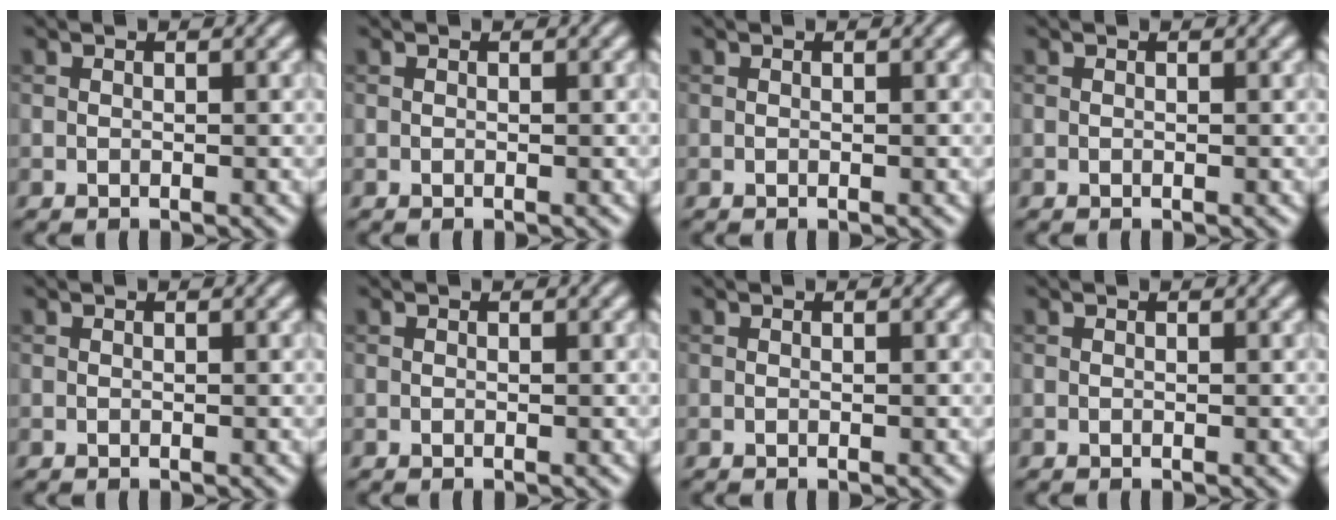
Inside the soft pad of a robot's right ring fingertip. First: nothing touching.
{"total": 0.0}
{"total": 0.0}
{"total": 0.0}
{"total": 0.0}
{"total": 0.0}
{"total": 0.0}
{"total": 0.0}